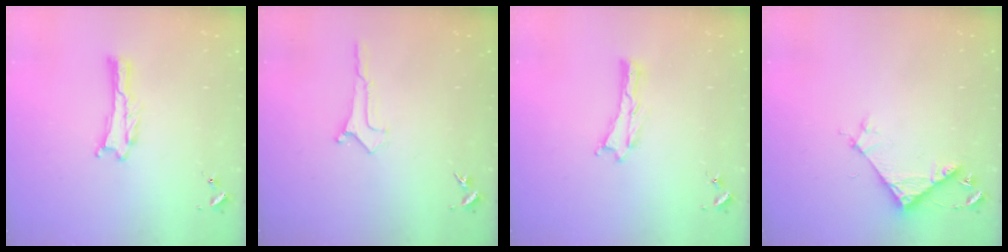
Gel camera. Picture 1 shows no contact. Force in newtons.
{"total": 0.0}
{"total": 0.0}
{"total": 5.4, "press": 5.4, "slide": 0.4}